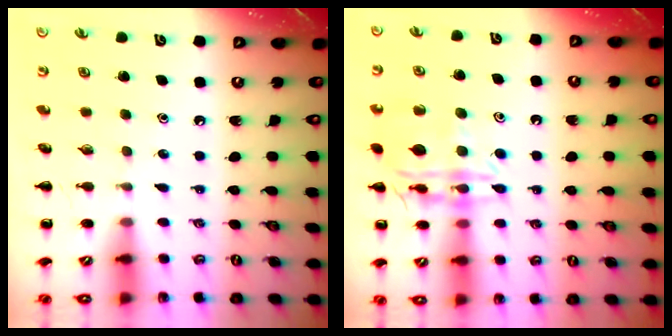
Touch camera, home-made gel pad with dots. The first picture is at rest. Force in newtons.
{"total": 14.2, "press": 14.1, "slide": 1.2}